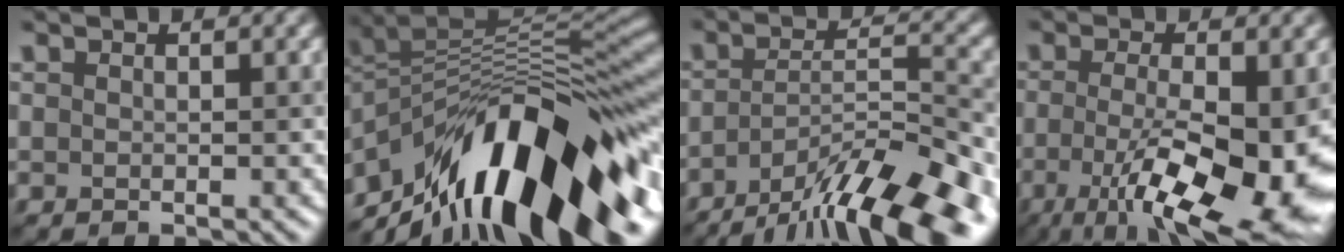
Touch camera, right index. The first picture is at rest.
{"total": 16.5, "force": [-7.6, 6.8, 13.0], "torque": [-0.210, 0.022, -0.136]}
{"total": 12.9, "force": [-8.9, 3.1, 8.8], "torque": [-0.146, 0.007, -0.147]}
{"total": 12.6, "force": [-3.9, 3.9, 11.3], "torque": [-0.195, -0.028, -0.055]}